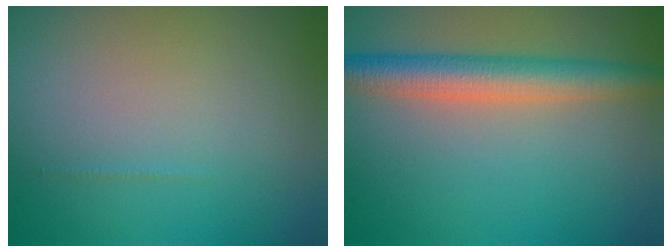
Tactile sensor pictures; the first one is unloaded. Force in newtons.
{"total": 4.8, "press": 4.8, "slide": 0.2}